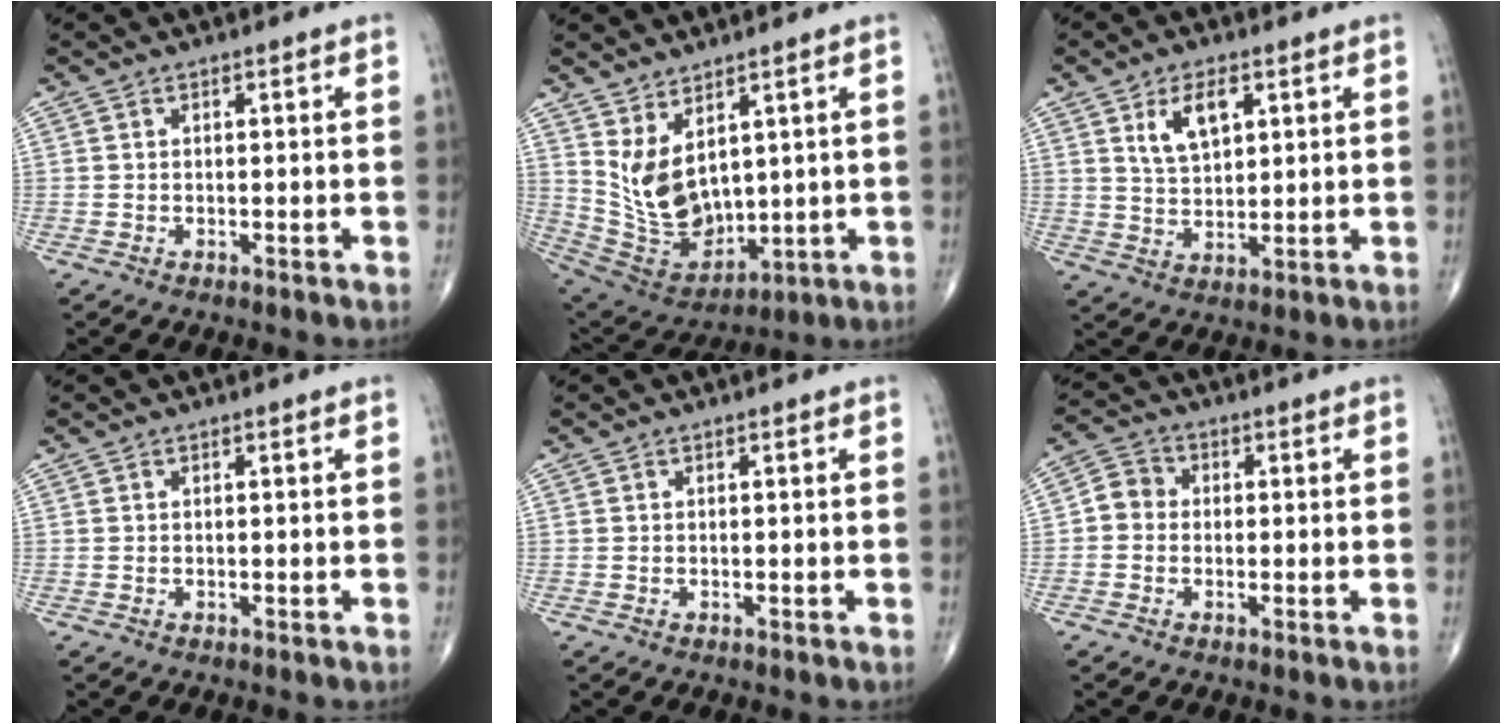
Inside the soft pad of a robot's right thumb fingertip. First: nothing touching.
{"total": 12.0, "force": [4.0, 6.9, 8.9], "torque": [-0.143, -0.030, 0.106]}
{"total": 7.5, "force": [3.2, 3.9, 5.5], "torque": [-0.088, -0.014, 0.064]}
{"total": 0.0}
{"total": 0.0}
{"total": 4.2, "force": [-0.4, 3.8, 1.8], "torque": [-0.016, 0.013, -0.019]}